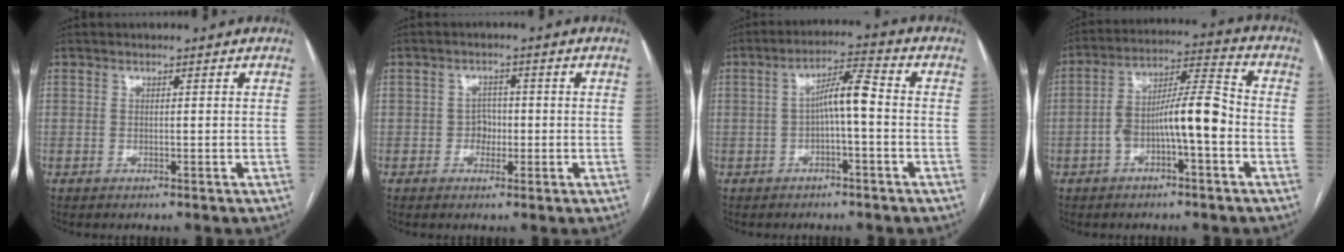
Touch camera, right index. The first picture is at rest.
{"total": 2.4, "force": [-0.6, 2.0, 1.2], "torque": [-0.009, 0.009, -0.011]}
{"total": 5.8, "force": [-0.6, 0.7, 5.7], "torque": [-0.096, 0.023, -0.011]}
{"total": 10.0, "force": [-2.9, 1.9, 9.4], "torque": [-0.166, 0.033, -0.047]}